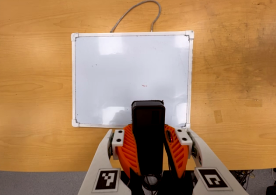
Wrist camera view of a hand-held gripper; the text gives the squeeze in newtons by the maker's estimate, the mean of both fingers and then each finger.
{"total": 9.7, "left": 8.1, "right": 11.4}